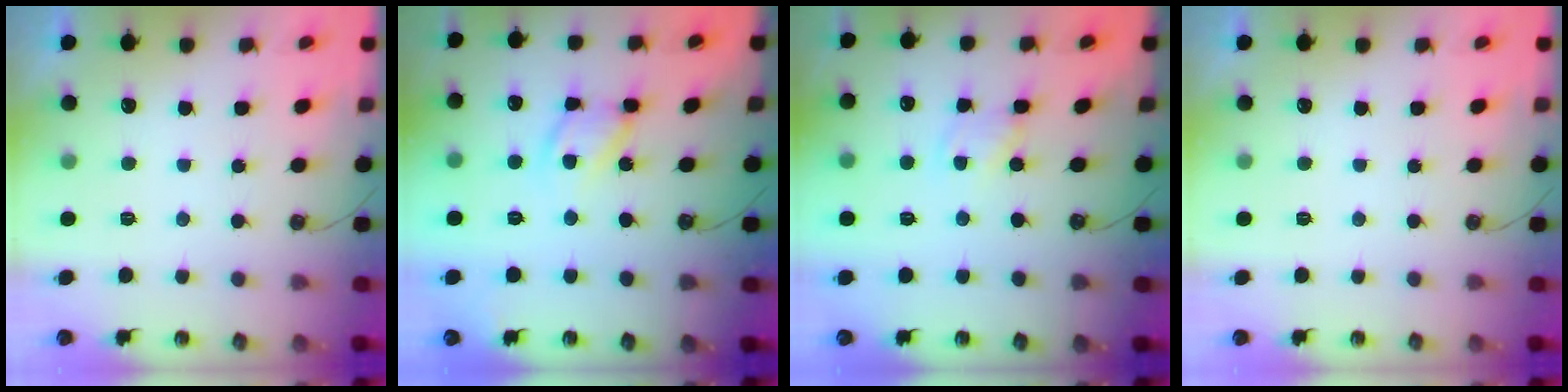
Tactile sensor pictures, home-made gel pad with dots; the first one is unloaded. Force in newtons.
{"total": 11.4, "press": 11.3, "slide": 0.9}
{"total": 1.6, "press": 1.6, "slide": 0.2}
{"total": 0.0}